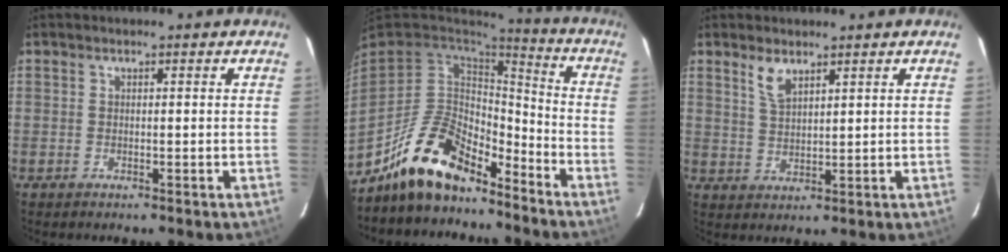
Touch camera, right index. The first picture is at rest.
{"total": 15.7, "force": [-11.9, 6.4, 8.0], "torque": [-0.179, 0.002, -0.212]}
{"total": 4.0, "force": [2.8, 1.5, 2.5], "torque": [-0.050, -0.002, 0.057]}